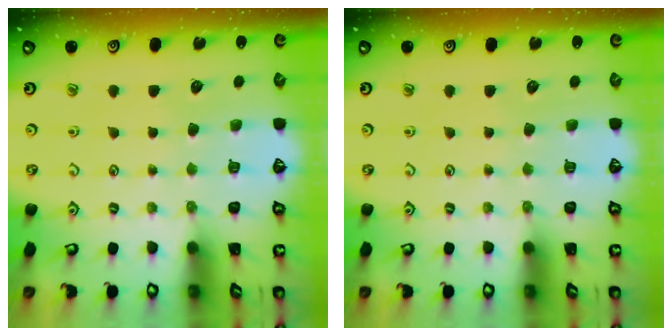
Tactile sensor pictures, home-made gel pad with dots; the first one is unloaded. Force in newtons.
{"total": 0.0}